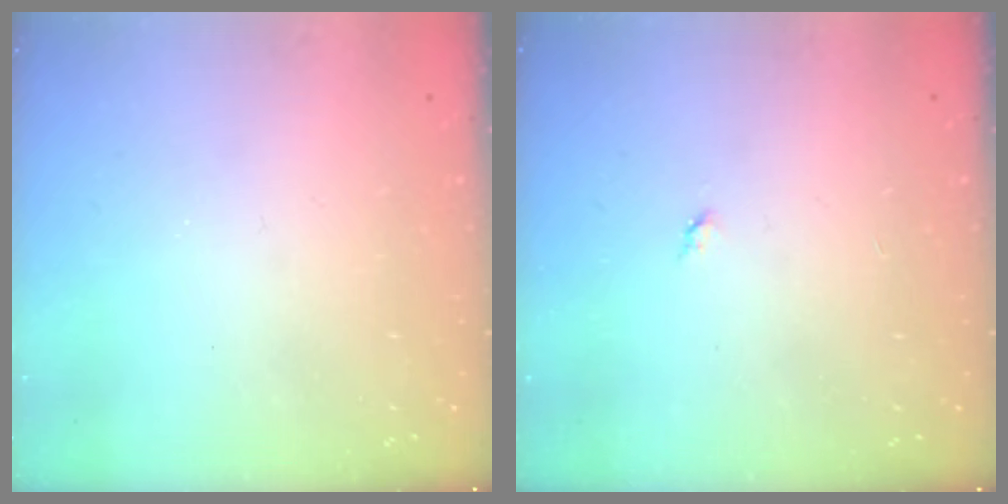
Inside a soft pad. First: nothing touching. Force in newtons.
{"total": 2.8, "press": 2.8, "slide": 0.4}